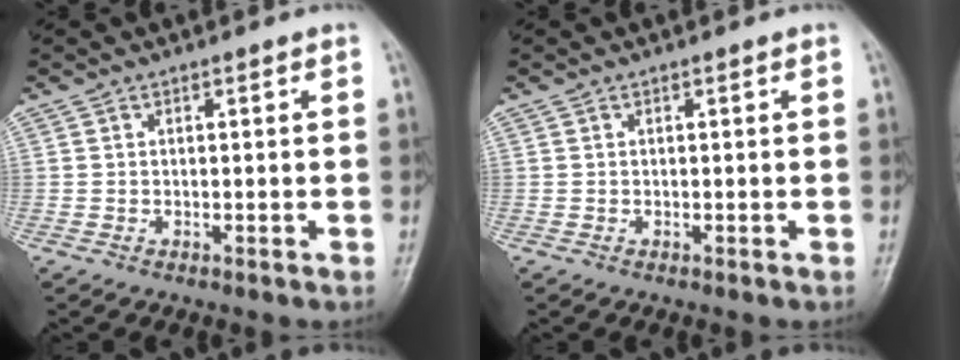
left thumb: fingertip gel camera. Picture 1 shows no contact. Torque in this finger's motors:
{"motor_torque": [-0.04, 0.04, 0.02, -0.11, 0.00]}